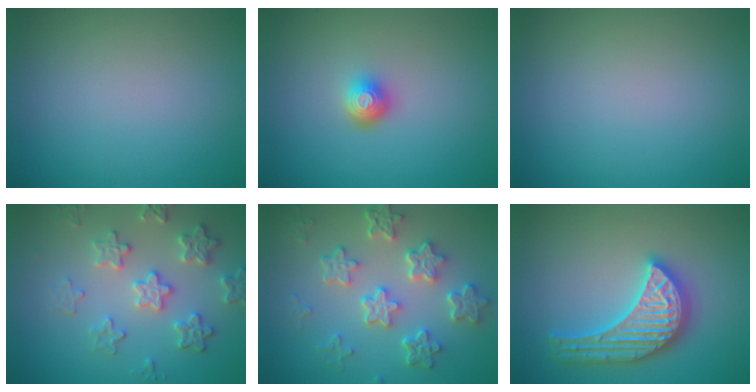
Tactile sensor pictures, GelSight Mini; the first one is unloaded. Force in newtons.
{"total": 2.1, "press": 1.5, "slide": 1.5}
{"total": 0.0}
{"total": 4.5, "press": 3.9, "slide": 2.3}
{"total": 5.9, "press": 4.6, "slide": 3.7}
{"total": 5.6, "press": 5.6, "slide": 0.6}